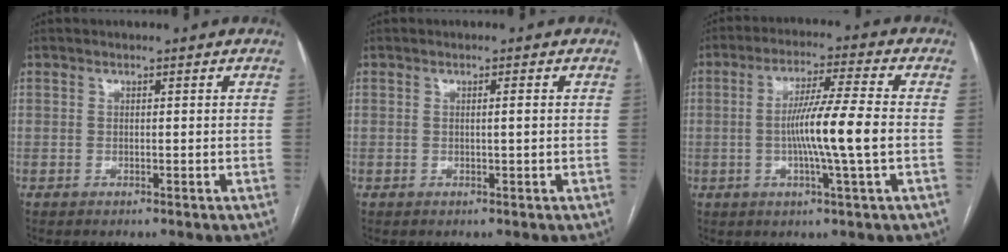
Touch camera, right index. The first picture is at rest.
{"total": 1.1, "force": [0.1, -0.1, 1.1], "torque": [-0.019, 0.000, 0.001]}
{"total": 10.2, "force": [-1.2, -0.9, 10.1], "torque": [-0.179, -0.003, -0.026]}